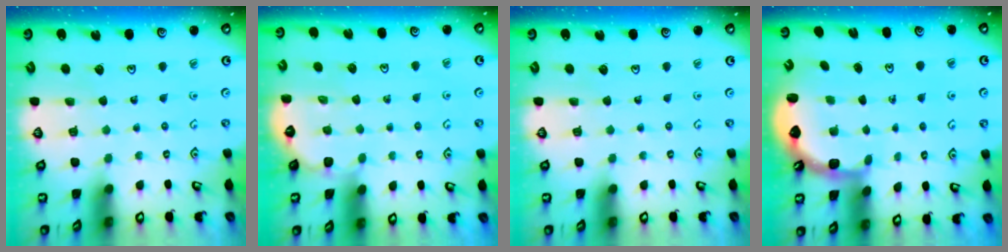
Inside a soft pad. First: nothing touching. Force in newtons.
{"total": 3.2, "press": 3.2, "slide": 0.2}
{"total": 0.0}
{"total": 2.5, "press": 2.1, "slide": 1.3}